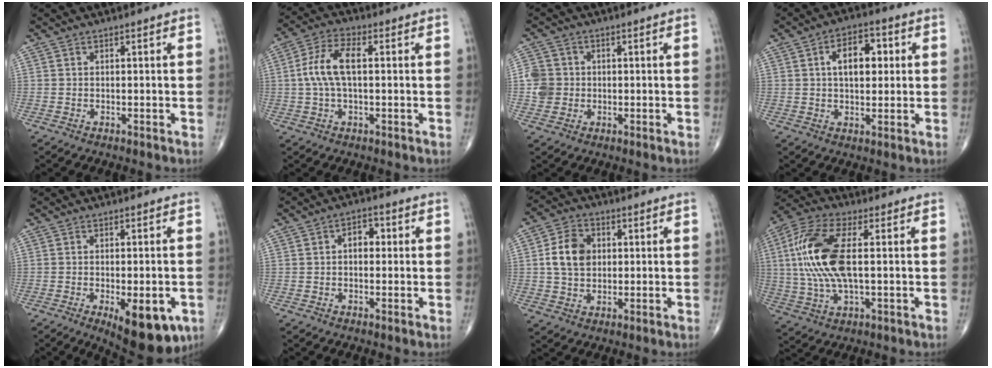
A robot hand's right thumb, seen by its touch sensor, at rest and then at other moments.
{"total": 8.5, "force": [0.7, 3.8, 7.5], "torque": [-0.164, 0.022, 0.011]}
{"total": 5.0, "force": [-0.2, 4.7, 1.6], "torque": [-0.015, 0.006, -0.007]}
{"total": 8.9, "force": [1.8, 5.1, 7.0], "torque": [-0.086, 0.009, 0.025]}
{"total": 12.5, "force": [-5.1, 5.1, 10.3], "torque": [-0.119, -0.003, -0.059]}
{"total": 3.8, "force": [0.3, 2.5, 2.8], "torque": [-0.028, 0.013, -0.002]}
{"total": 8.4, "force": [1.1, 6.3, 5.4], "torque": [-0.081, 0.006, 0.016]}
{"total": 16.5, "force": [1.8, 6.8, 14.9], "torque": [-0.332, 0.011, 0.032]}